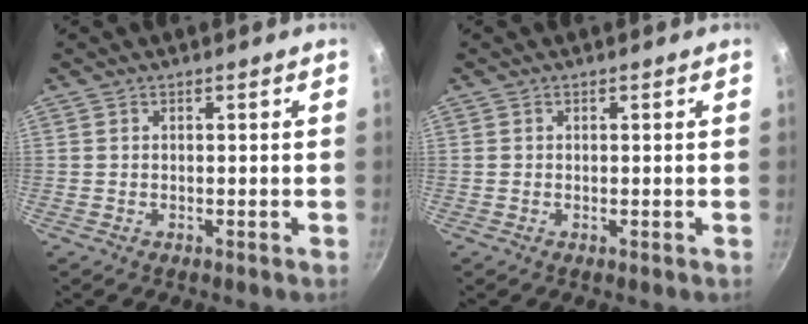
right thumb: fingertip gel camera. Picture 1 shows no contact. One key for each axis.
{"total": 0.0}